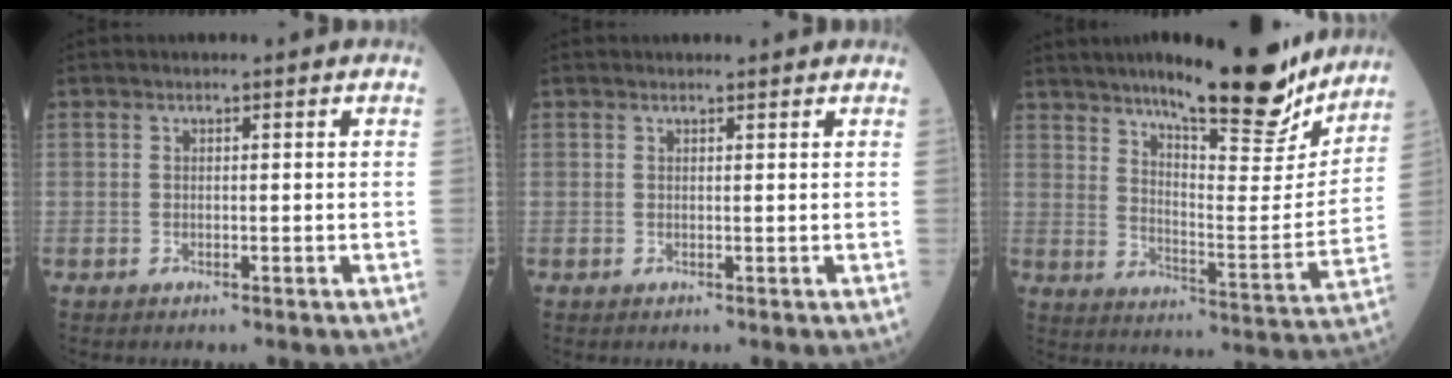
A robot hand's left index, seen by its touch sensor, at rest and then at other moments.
{"total": 1.7, "force": [1.6, 0.3, 0.2], "torque": [-0.011, 0.006, 0.020]}
{"total": 20.6, "force": [16.7, 3.5, 11.5], "torque": [-0.170, -0.026, 0.239]}